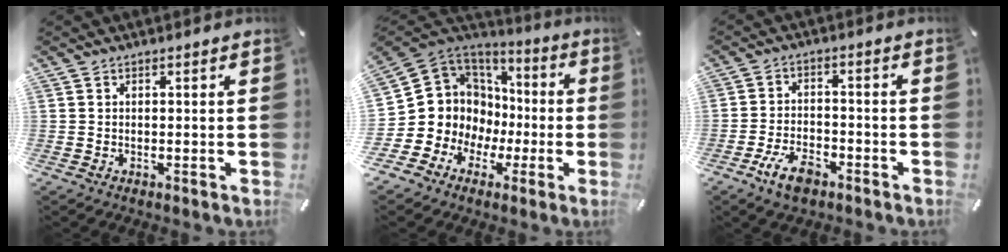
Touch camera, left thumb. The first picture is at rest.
{"total": 10.6, "force": [-0.4, 10.6, -0.1], "torque": [-0.021, -0.043, 0.020]}
{"total": 7.6, "force": [-4.5, 3.9, 4.7], "torque": [-0.101, 0.017, -0.084]}